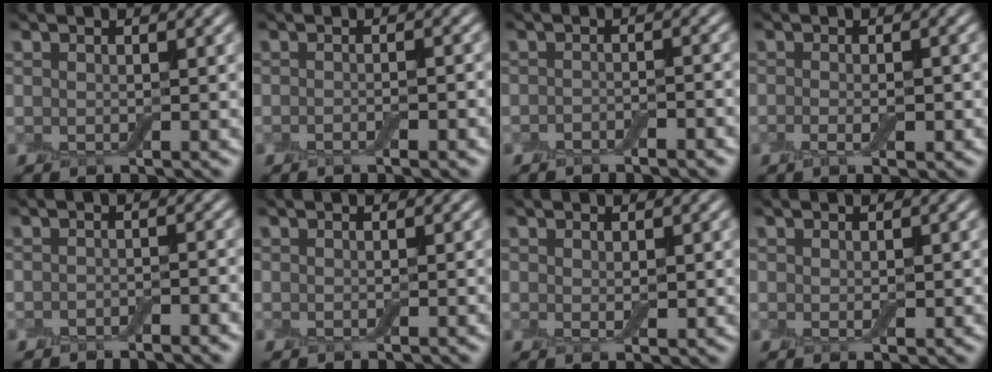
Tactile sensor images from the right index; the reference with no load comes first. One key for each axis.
{"total": 1.8, "fx": -0.9, "fy": 0.4, "fz": 1.5, "tx": -0.017, "ty": 0.002, "tz": -0.013}
{"total": 1.6, "fx": -1.2, "fy": 0.5, "fz": 1.0, "tx": -0.015, "ty": 0.002, "tz": -0.020}
{"total": 2.1, "fx": -0.7, "fy": 0.6, "fz": 1.9, "tx": -0.033, "ty": -0.003, "tz": -0.014}
{"total": 1.3, "fx": -1.0, "fy": 0.4, "fz": 0.8, "tx": -0.012, "ty": 0.001, "tz": -0.018}
{"total": 0.0}
{"total": 1.0, "fx": 0.3, "fy": 0.5, "fz": 0.8, "tx": -0.013, "ty": -0.003, "tz": 0.006}
{"total": 0.6, "fx": 0.0, "fy": 0.4, "fz": 0.5, "tx": -0.006, "ty": 0.000, "tz": 0.001}